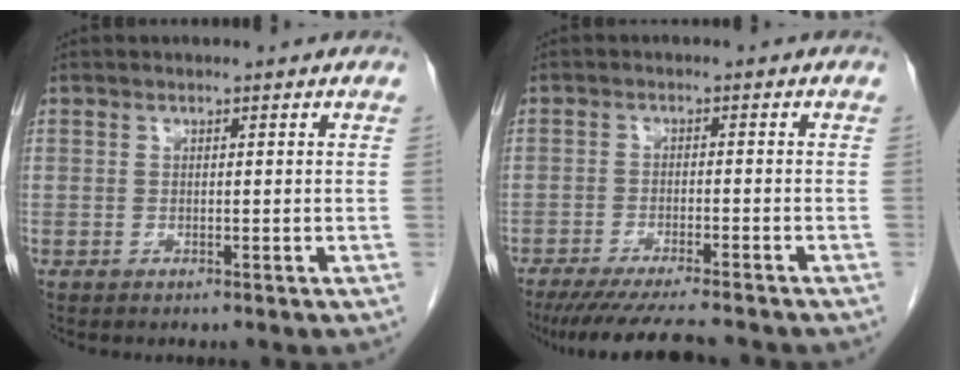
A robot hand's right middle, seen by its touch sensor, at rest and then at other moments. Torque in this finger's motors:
{"motor_torque": [1.09, -1.05, 0.14, 0.06]}